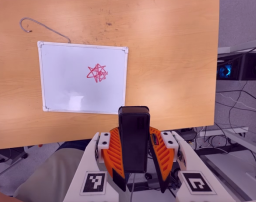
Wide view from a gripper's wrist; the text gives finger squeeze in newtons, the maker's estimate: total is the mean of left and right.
{"total": 9.9, "left": 8.1, "right": 11.7}